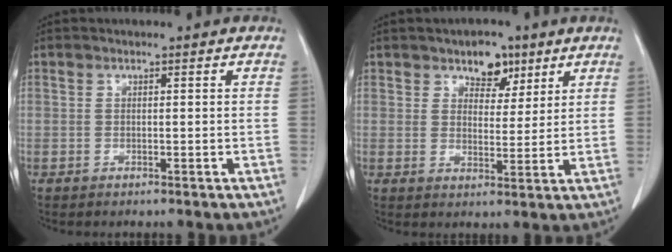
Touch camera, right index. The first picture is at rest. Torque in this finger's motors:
{"motor_torque": [0.33, 0.41, 0.01, 0.02]}